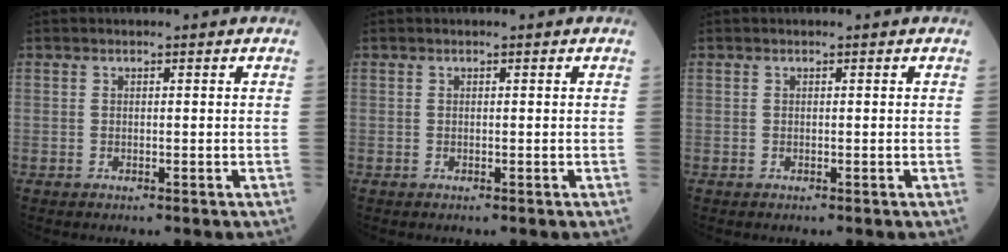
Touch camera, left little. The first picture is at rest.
{"total": 0.0}
{"total": 0.0}